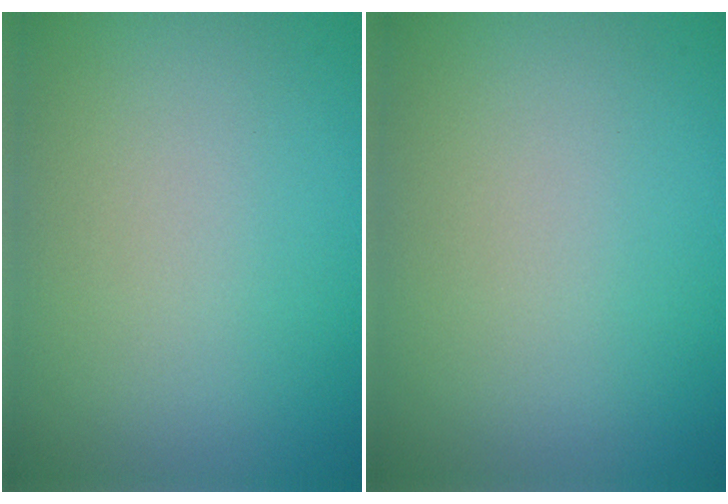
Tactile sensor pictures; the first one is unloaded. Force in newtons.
{"total": 0.0}